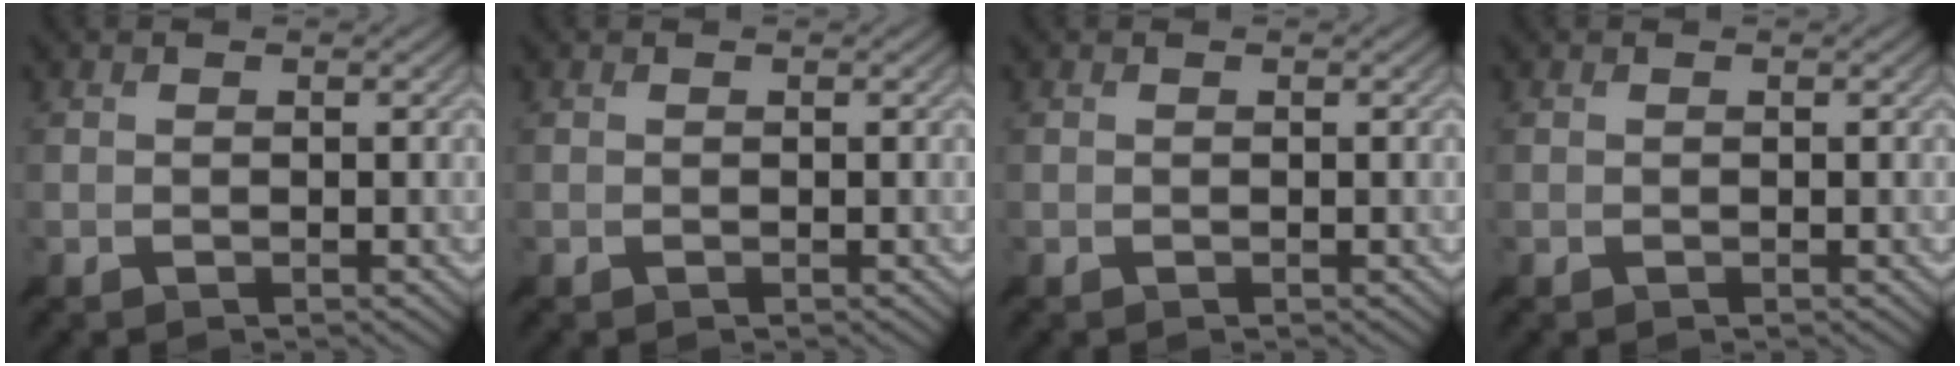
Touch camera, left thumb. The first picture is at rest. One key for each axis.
{"total": 0.0}
{"total": 0.0}
{"total": 0.0}